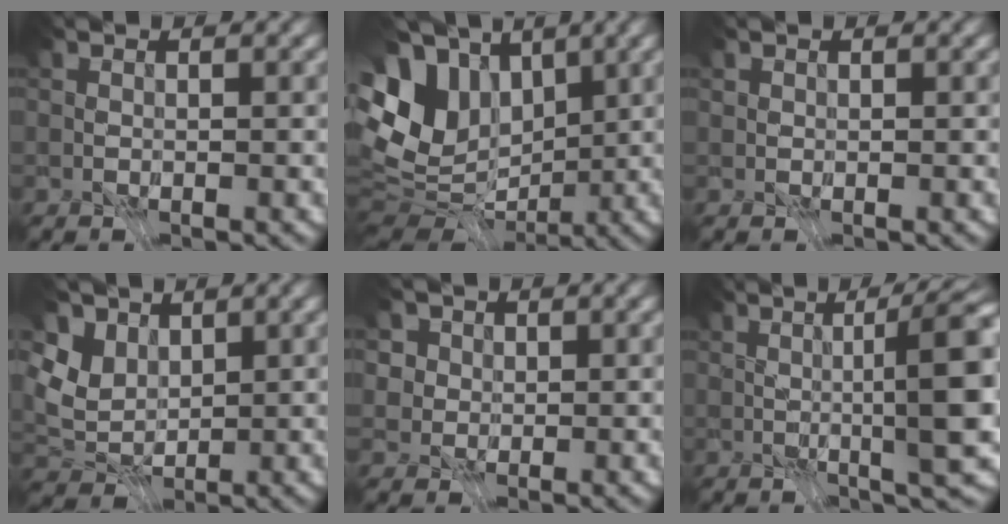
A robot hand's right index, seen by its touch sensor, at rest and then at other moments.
{"total": 7.8, "force": [0.3, 5.4, 5.6], "torque": [-0.126, -0.008, 0.039]}
{"total": 0.6, "force": [0.4, 0.4, 0.0], "torque": [-0.007, -0.002, 0.011]}
{"total": 3.2, "force": [2.0, 2.1, 1.2], "torque": [-0.051, 0.001, 0.047]}
{"total": 5.1, "force": [3.3, 3.4, 1.9], "torque": [-0.046, -0.003, 0.048]}
{"total": 8.5, "force": [-0.4, -0.6, 8.4], "torque": [-0.123, -0.012, 0.014]}